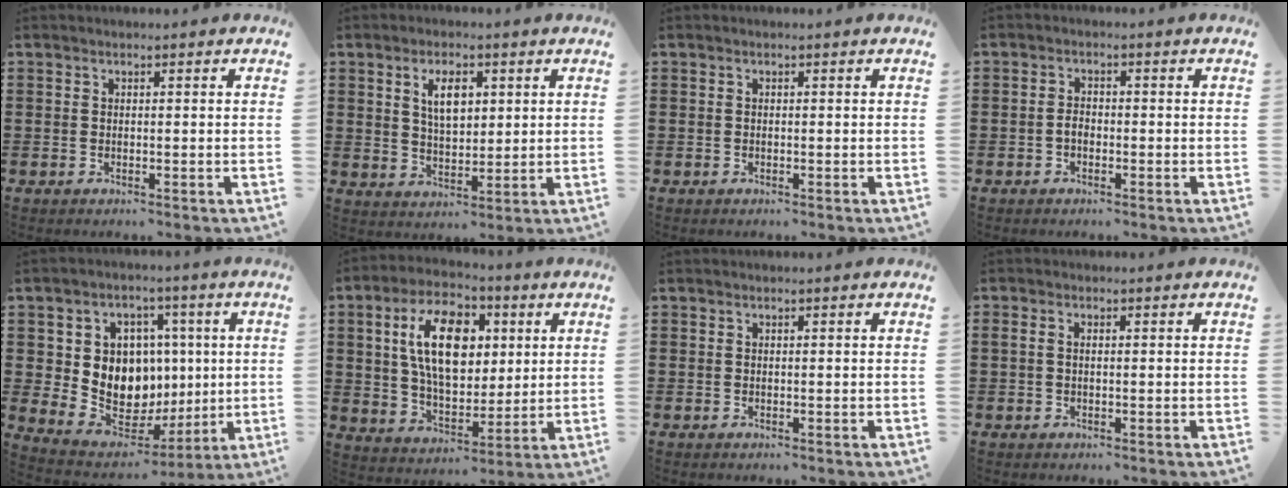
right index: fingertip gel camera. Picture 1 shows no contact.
{"total": 5.2, "force": [2.0, 2.7, 4.0], "torque": [-0.072, 0.004, 0.030]}
{"total": 0.0}
{"total": 1.8, "force": [-0.7, 1.0, 1.2], "torque": [-0.025, 0.002, -0.013]}
{"total": 9.9, "force": [1.9, 9.0, 3.7], "torque": [-0.095, -0.017, 0.047]}
{"total": 13.2, "force": [3.5, 7.4, 10.4], "torque": [-0.208, 0.015, 0.061]}
{"total": 0.0}
{"total": 2.3, "force": [-0.2, 1.3, 1.9], "torque": [-0.054, -0.001, -0.010]}